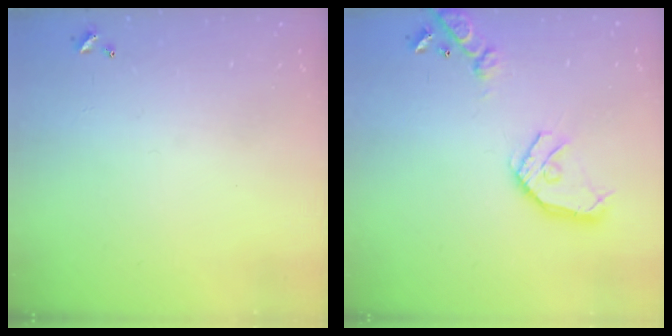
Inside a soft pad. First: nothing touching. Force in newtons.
{"total": 16.6, "press": 16.4, "slide": 2.5}